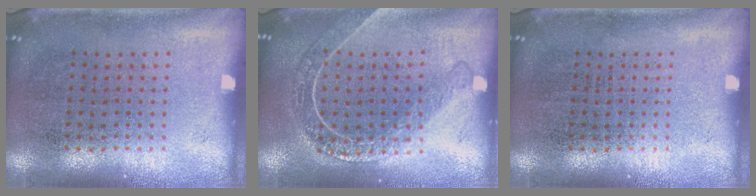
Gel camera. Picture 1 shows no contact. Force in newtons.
{"total": 1.8, "press": 1.6, "slide": 0.8}
{"total": 0.0}